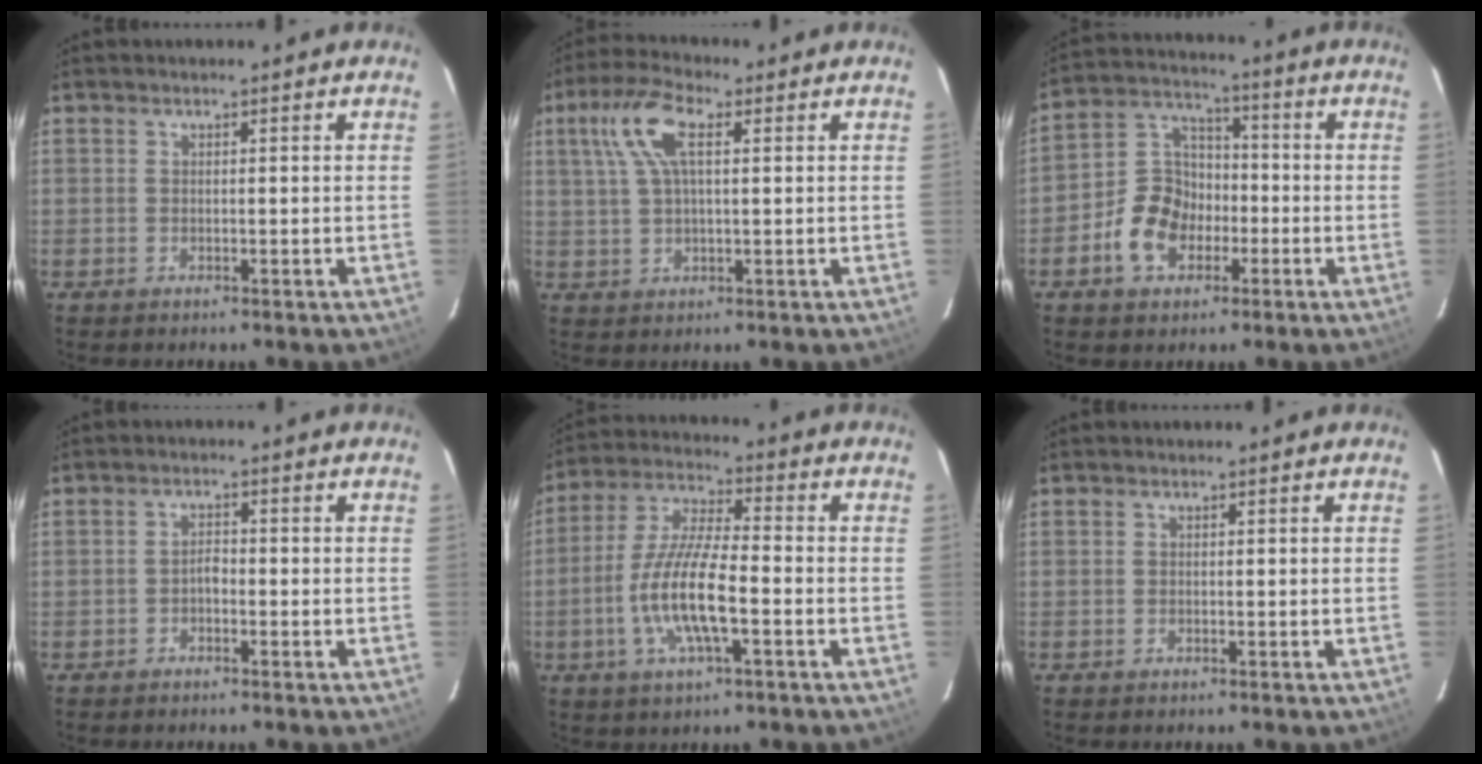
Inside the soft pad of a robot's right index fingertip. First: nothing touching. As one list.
[{"total": 8.4, "force": [2.8, 3.1, 7.2], "torque": [-0.151, 0.021, 0.054]}, {"total": 10.5, "force": [-4.3, 7.6, 5.8], "torque": [-0.124, 0.027, -0.076]}, {"total": 1.5, "force": [-0.9, 0.7, 0.9], "torque": [-0.017, 0.006, -0.018]}, {"total": 12.6, "force": [-3.7, 2.9, 11.6], "torque": [-0.243, -0.002, -0.074]}, {"total": 0.0}]